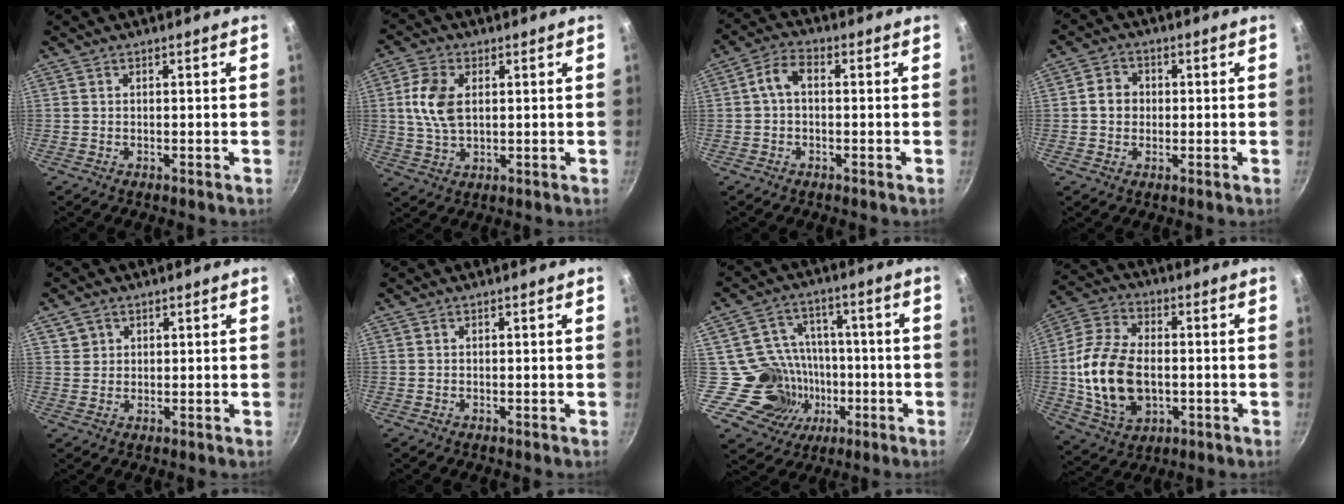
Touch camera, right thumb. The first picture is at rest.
{"total": 8.6, "force": [1.6, 5.2, 6.6], "torque": [-0.122, -0.001, 0.029]}
{"total": 4.7, "force": [-0.1, 3.0, 3.6], "torque": [-0.070, 0.023, -0.009]}
{"total": 4.6, "force": [0.1, 4.1, 2.0], "torque": [-0.011, 0.009, -0.008]}
{"total": 2.8, "force": [1.3, 2.5, 0.6], "torque": [0.004, 0.005, 0.023]}
{"total": 0.0}
{"total": 14.4, "force": [-2.9, 13.6, 3.7], "torque": [-0.014, 0.042, -0.037]}
{"total": 17.2, "force": [-1.5, 11.2, 13.0], "torque": [-0.242, 0.016, -0.023]}